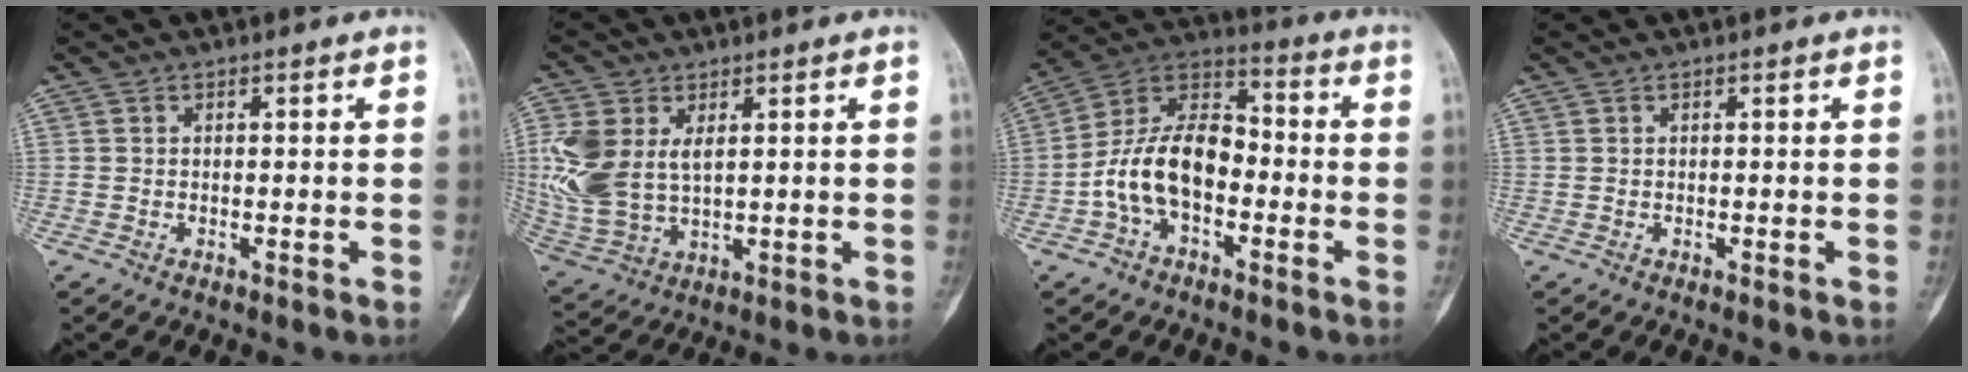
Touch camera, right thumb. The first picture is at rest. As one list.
[{"total": 13.0, "force": [2.8, 8.4, 9.6], "torque": [-0.219, -0.005, 0.066]}, {"total": 14.1, "force": [-3.4, 8.5, 10.7], "torque": [-0.182, 0.049, -0.072]}, {"total": 0.0}]